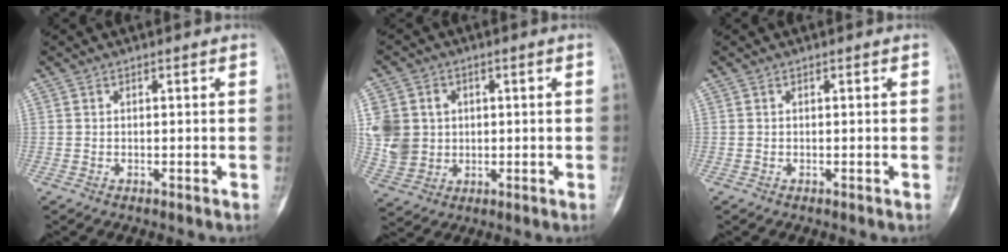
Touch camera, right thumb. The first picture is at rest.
{"total": 10.2, "force": [1.5, 8.9, 4.7], "torque": [-0.082, 0.001, 0.043]}
{"total": 0.0}